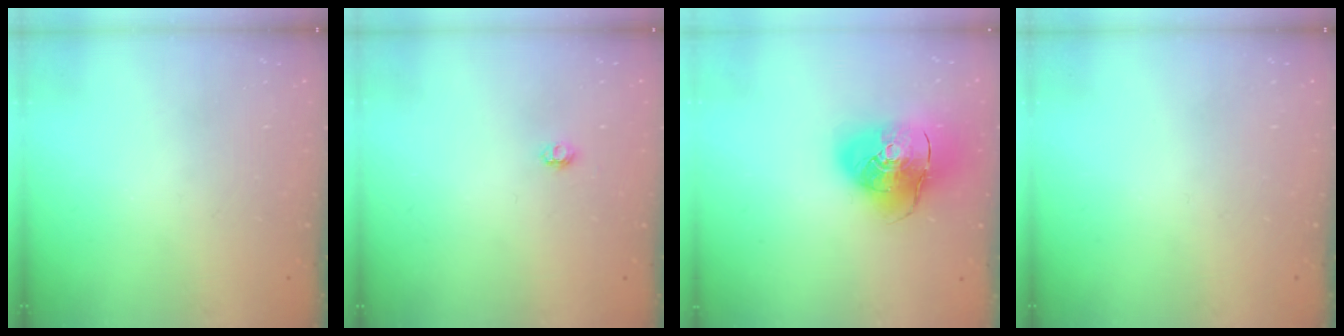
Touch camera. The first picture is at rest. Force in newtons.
{"total": 2.9, "press": 2.9, "slide": 0.4}
{"total": 17.0, "press": 16.8, "slide": 2.6}
{"total": 0.0}